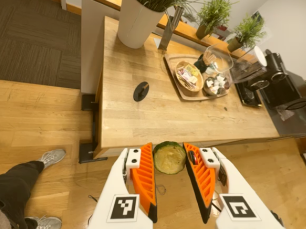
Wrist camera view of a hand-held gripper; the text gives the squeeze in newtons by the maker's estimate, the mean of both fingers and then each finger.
{"total": 6.0, "left": 5.7, "right": 6.3}